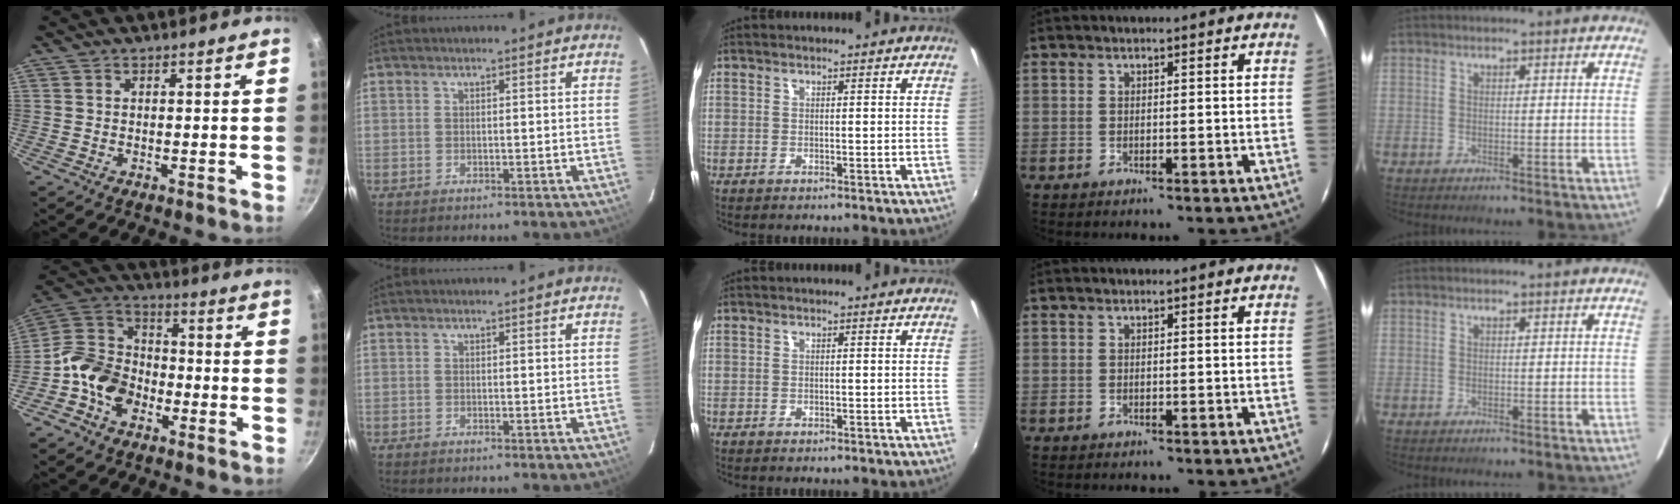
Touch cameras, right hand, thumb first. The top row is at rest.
{"thumb": {"total": 12.1, "force": [-5.0, 8.8, 6.5], "torque": [-0.092, 0.050, -0.115]}}